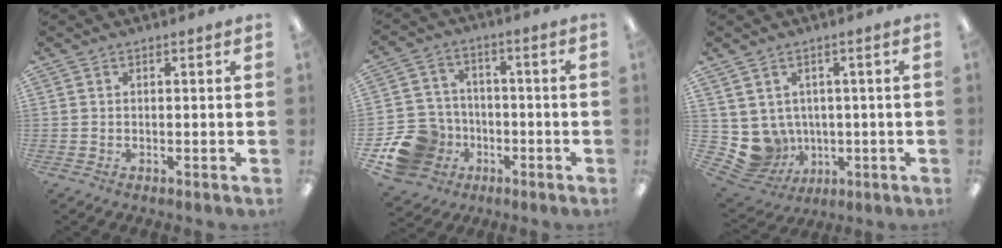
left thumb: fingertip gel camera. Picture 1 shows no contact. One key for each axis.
{"total": 13.7, "fx": -5.8, "fy": 11.4, "fz": 4.9, "tx": -0.108, "ty": 0.045, "tz": -0.091}
{"total": 7.6, "fx": 0.1, "fy": 7.3, "fz": 2.0, "tx": -0.068, "ty": -0.018, "tz": 0.013}